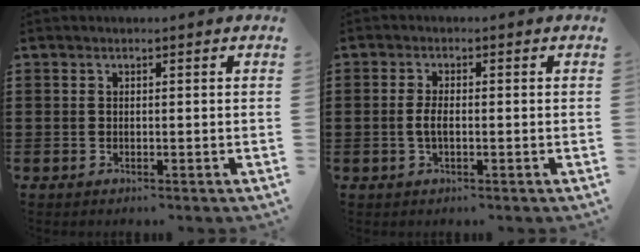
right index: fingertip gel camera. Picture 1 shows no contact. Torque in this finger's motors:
{"motor_torque": [2.14, 0.00, 0.32, 0.08]}